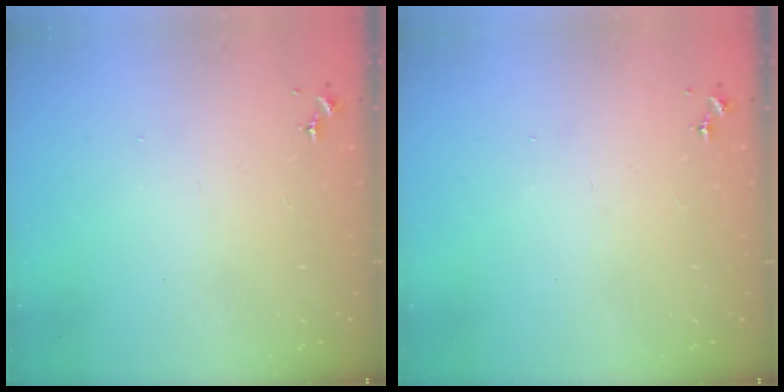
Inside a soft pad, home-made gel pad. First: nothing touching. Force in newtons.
{"total": 0.0}